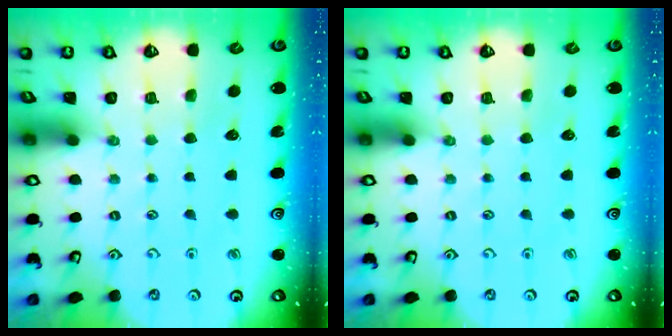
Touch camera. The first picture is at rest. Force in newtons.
{"total": 0.0}